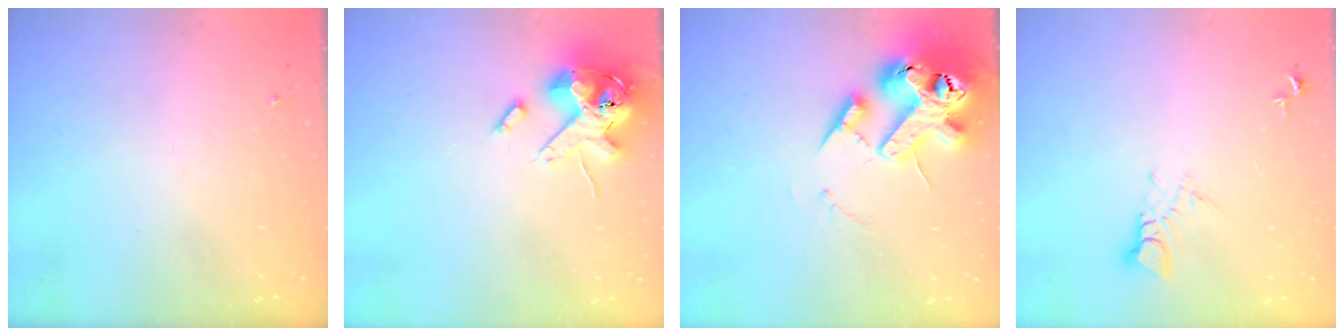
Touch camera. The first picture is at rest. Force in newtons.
{"total": 15.4, "press": 15.1, "slide": 2.9}
{"total": 18.8, "press": 18.6, "slide": 2.9}
{"total": 3.5, "press": 3.5, "slide": 0.2}